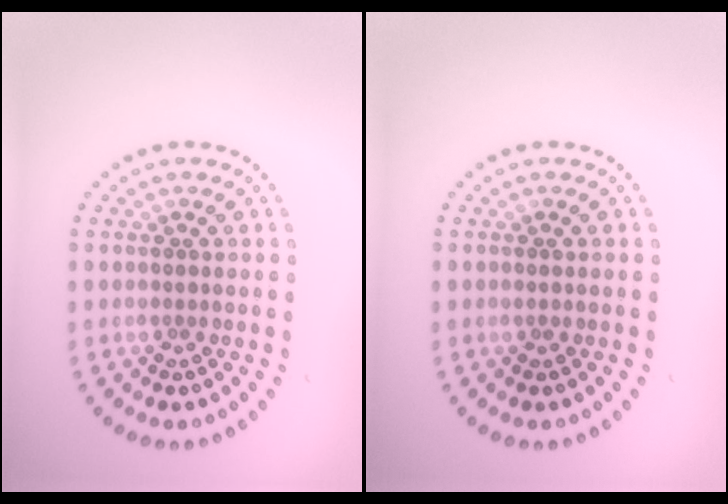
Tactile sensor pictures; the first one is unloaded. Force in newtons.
{"total": 0.5, "press": 0.5, "slide": 0.2}